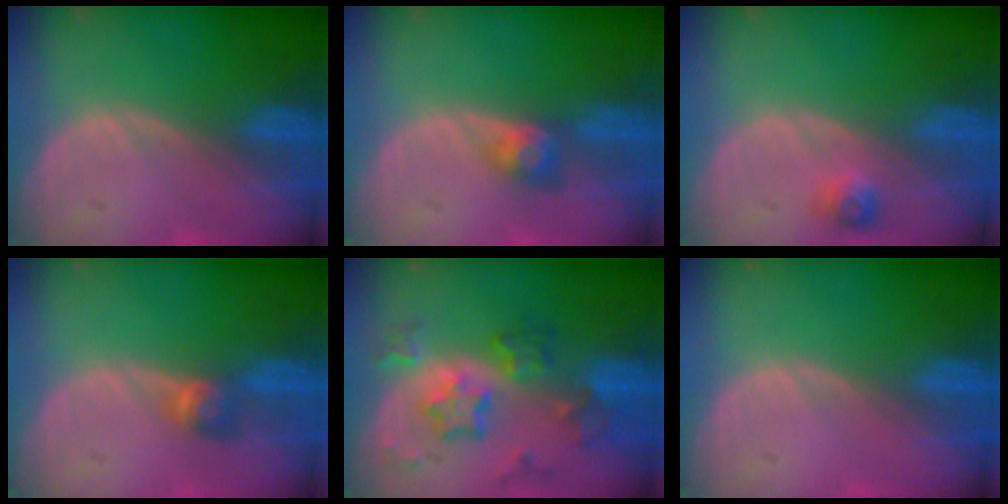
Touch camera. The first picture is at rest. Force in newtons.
{"total": 3.0, "press": 2.6, "slide": 1.4}
{"total": 2.2, "press": 2.2, "slide": 0.4}
{"total": 2.7, "press": 2.4, "slide": 1.2}
{"total": 8.2, "press": 7.2, "slide": 4.0}
{"total": 0.0}